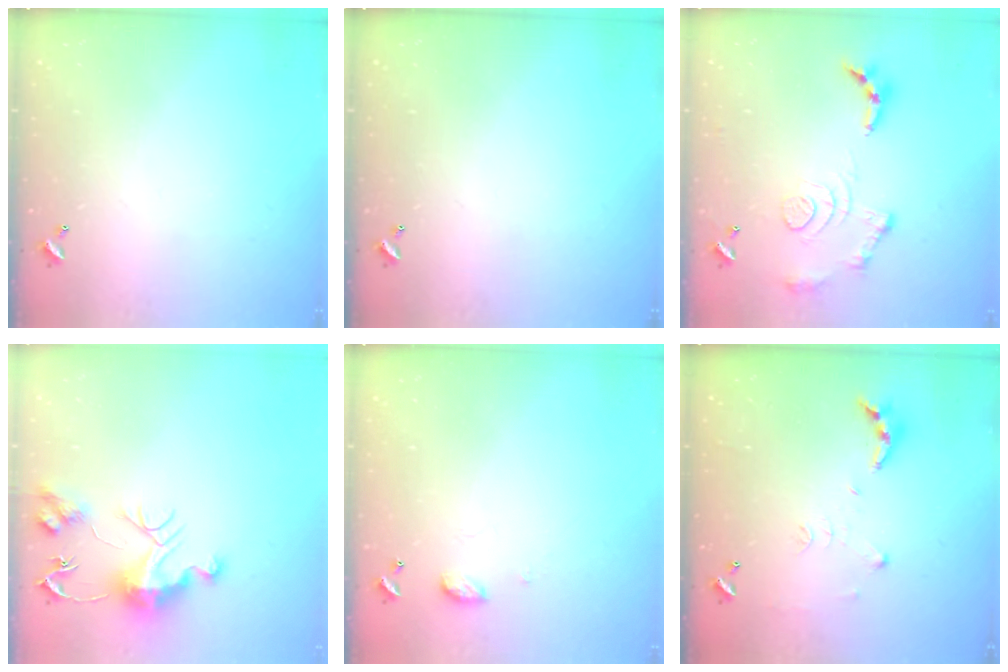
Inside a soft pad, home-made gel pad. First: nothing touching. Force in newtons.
{"total": 0.0}
{"total": 12.5, "press": 12.5, "slide": 1.1}
{"total": 10.9, "press": 10.9, "slide": 0.9}
{"total": 5.3, "press": 5.2, "slide": 0.8}
{"total": 8.7, "press": 8.7, "slide": 0.8}